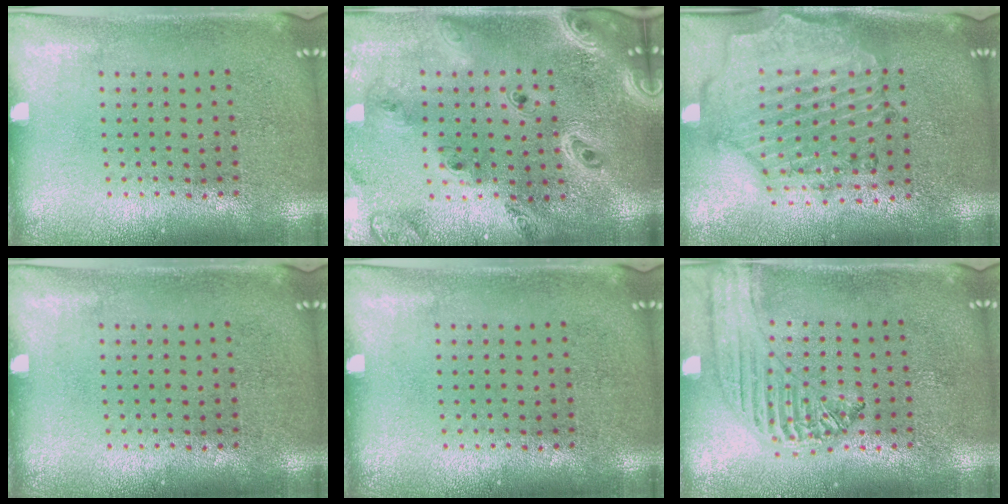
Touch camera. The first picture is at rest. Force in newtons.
{"total": 2.5, "press": 2.2, "slide": 1.1}
{"total": 1.5, "press": 1.5, "slide": 0.3}
{"total": 0.0}
{"total": 0.0}
{"total": 1.3, "press": 1.3, "slide": 0.1}